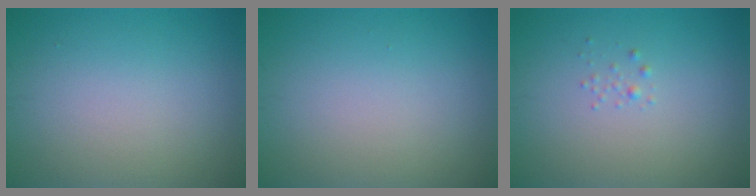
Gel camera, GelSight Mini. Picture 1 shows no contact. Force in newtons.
{"total": 0.0}
{"total": 0.6, "press": 0.6, "slide": 0.0}